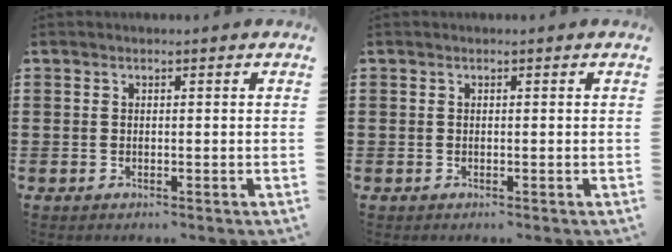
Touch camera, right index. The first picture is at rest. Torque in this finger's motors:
{"motor_torque": [-0.13, 0.13, 0.00, 0.00]}